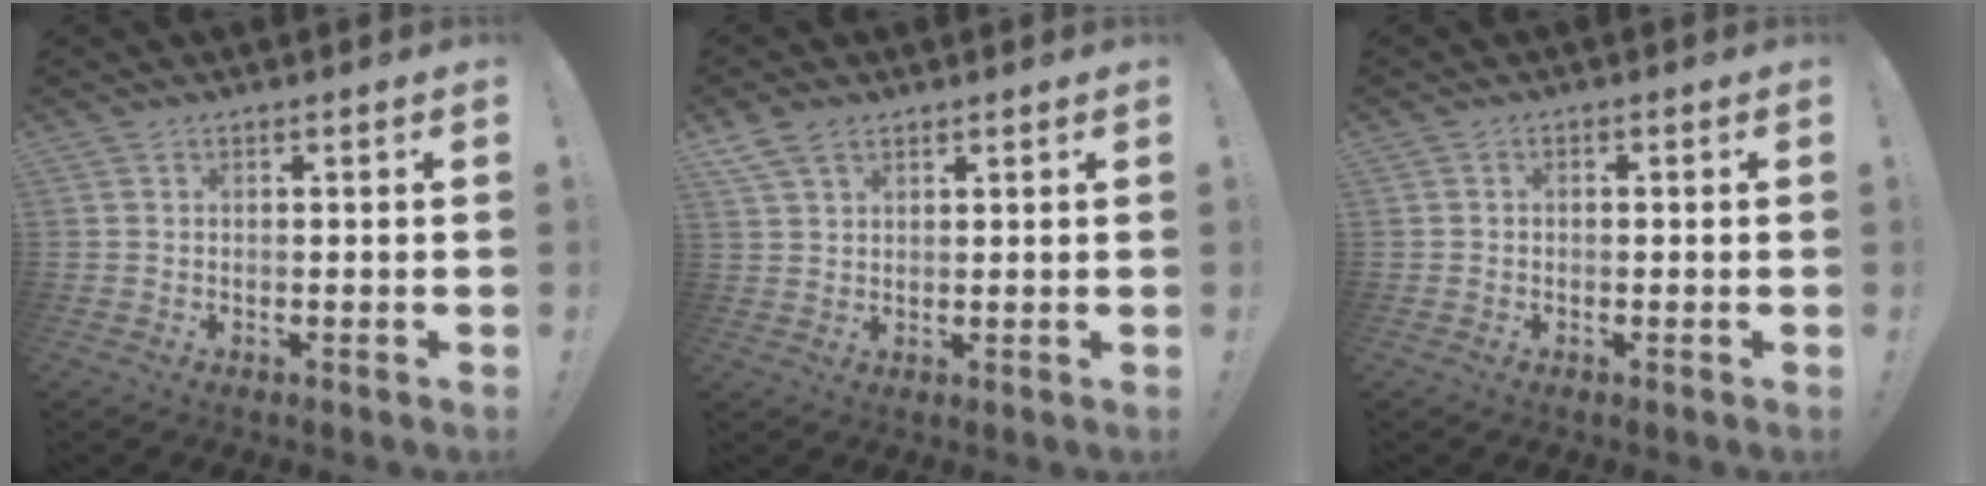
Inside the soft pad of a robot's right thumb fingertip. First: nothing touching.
{"total": 5.5, "force": [3.6, 3.2, 2.7], "torque": [-0.052, -0.010, 0.071]}
{"total": 0.8, "force": [-0.5, 0.6, 0.3], "torque": [-0.004, 0.003, -0.009]}